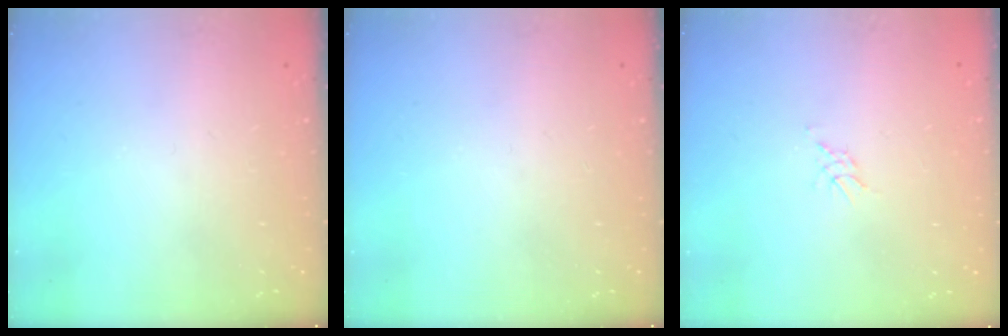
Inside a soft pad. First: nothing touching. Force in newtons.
{"total": 0.0}
{"total": 1.4, "press": 1.4, "slide": 0.2}